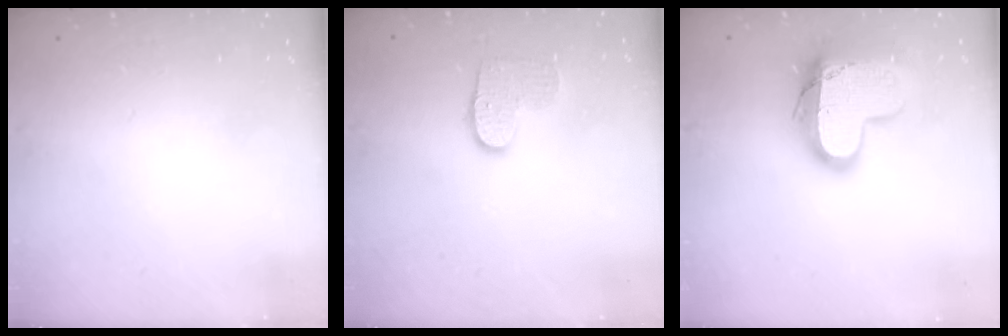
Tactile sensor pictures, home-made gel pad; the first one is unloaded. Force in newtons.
{"total": 8.3, "press": 8.3, "slide": 0.3}
{"total": 16.2, "press": 16.1, "slide": 1.1}